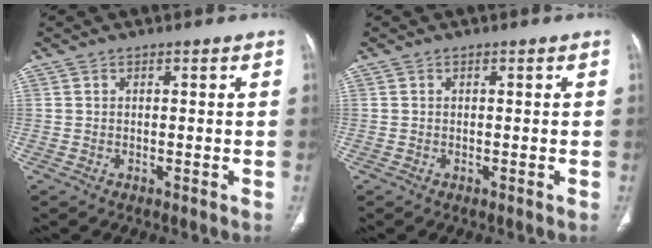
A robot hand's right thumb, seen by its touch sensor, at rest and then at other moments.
{"total": 0.0}